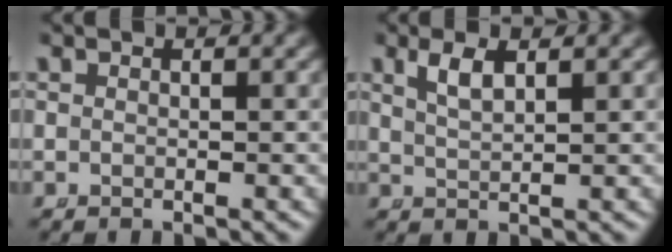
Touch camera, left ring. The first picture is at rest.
{"total": 1.8, "force": [1.0, 0.1, 1.5], "torque": [-0.031, -0.005, 0.030]}